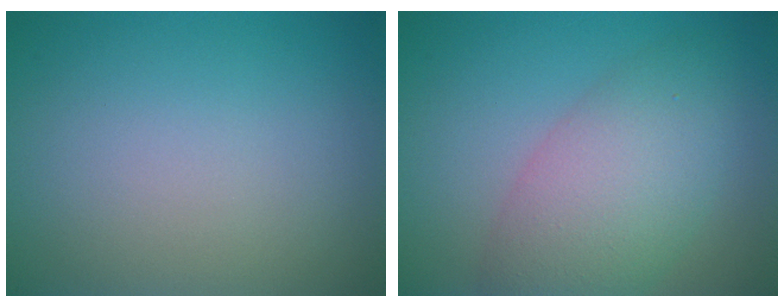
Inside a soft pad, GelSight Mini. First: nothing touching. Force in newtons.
{"total": 6.4, "press": 6.4, "slide": 0.2}